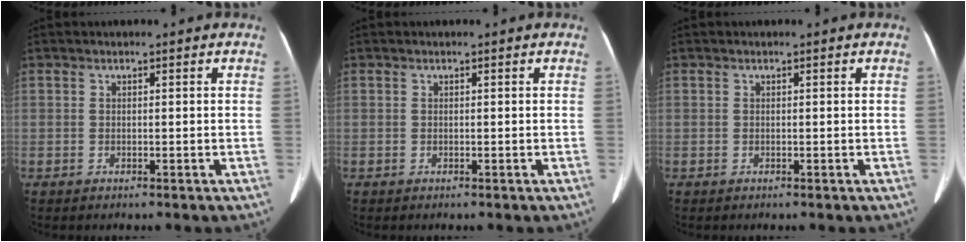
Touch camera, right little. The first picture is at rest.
{"total": 0.0}
{"total": 0.0}